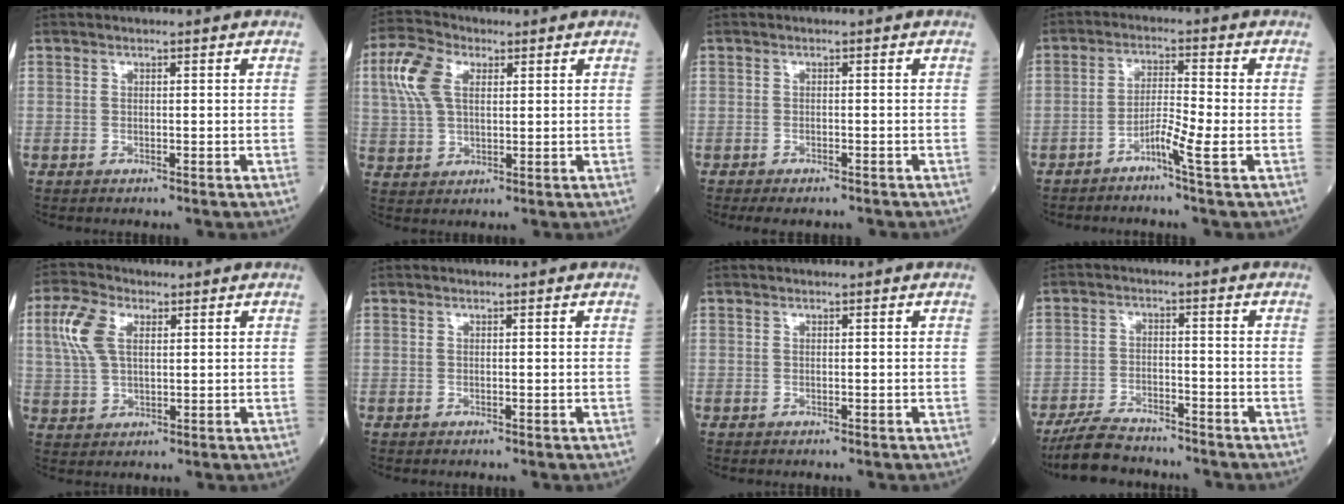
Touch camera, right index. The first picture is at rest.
{"total": 8.0, "force": [2.6, 4.4, 6.1], "torque": [-0.151, 0.023, 0.052]}
{"total": 3.7, "force": [-3.2, 1.0, 1.5], "torque": [-0.013, -0.005, -0.044]}
{"total": 4.0, "force": [-2.2, -0.7, 3.3], "torque": [-0.060, 0.002, -0.047]}
{"total": 7.1, "force": [2.3, 3.7, 5.6], "torque": [-0.142, 0.019, 0.049]}
{"total": 0.0}
{"total": 0.0}
{"total": 7.5, "force": [-6.7, 1.9, 2.6], "torque": [-0.054, -0.019, -0.121]}